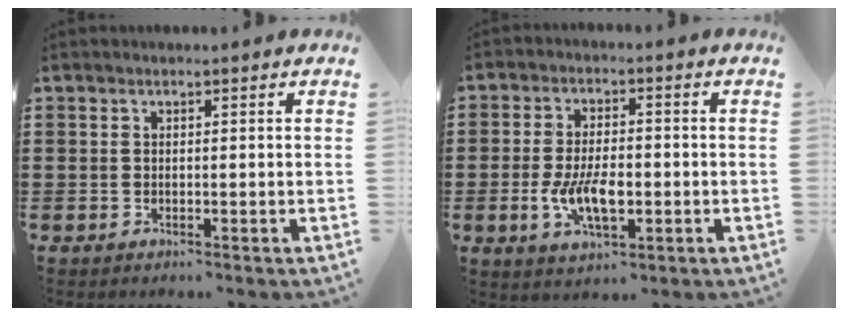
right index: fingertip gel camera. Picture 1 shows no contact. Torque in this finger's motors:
{"motor_torque": [1.22, 0.92, 0.48, 0.21]}